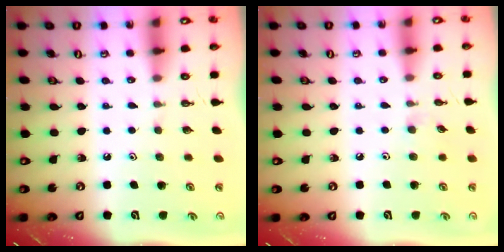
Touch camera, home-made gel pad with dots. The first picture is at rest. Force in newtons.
{"total": 3.7, "press": 3.7, "slide": 0.6}